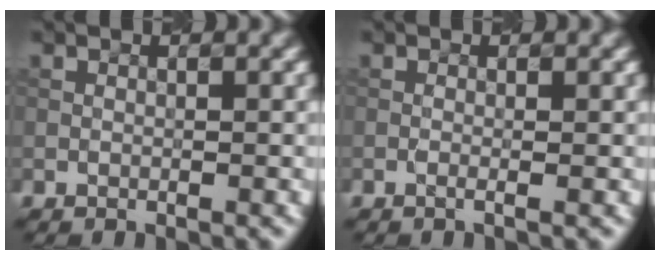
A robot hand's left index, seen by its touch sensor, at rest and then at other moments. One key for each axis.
{"total": 0.9, "fx": -0.2, "fy": 0.3, "fz": 0.8, "tx": -0.006, "ty": 0.003, "tz": -0.005}